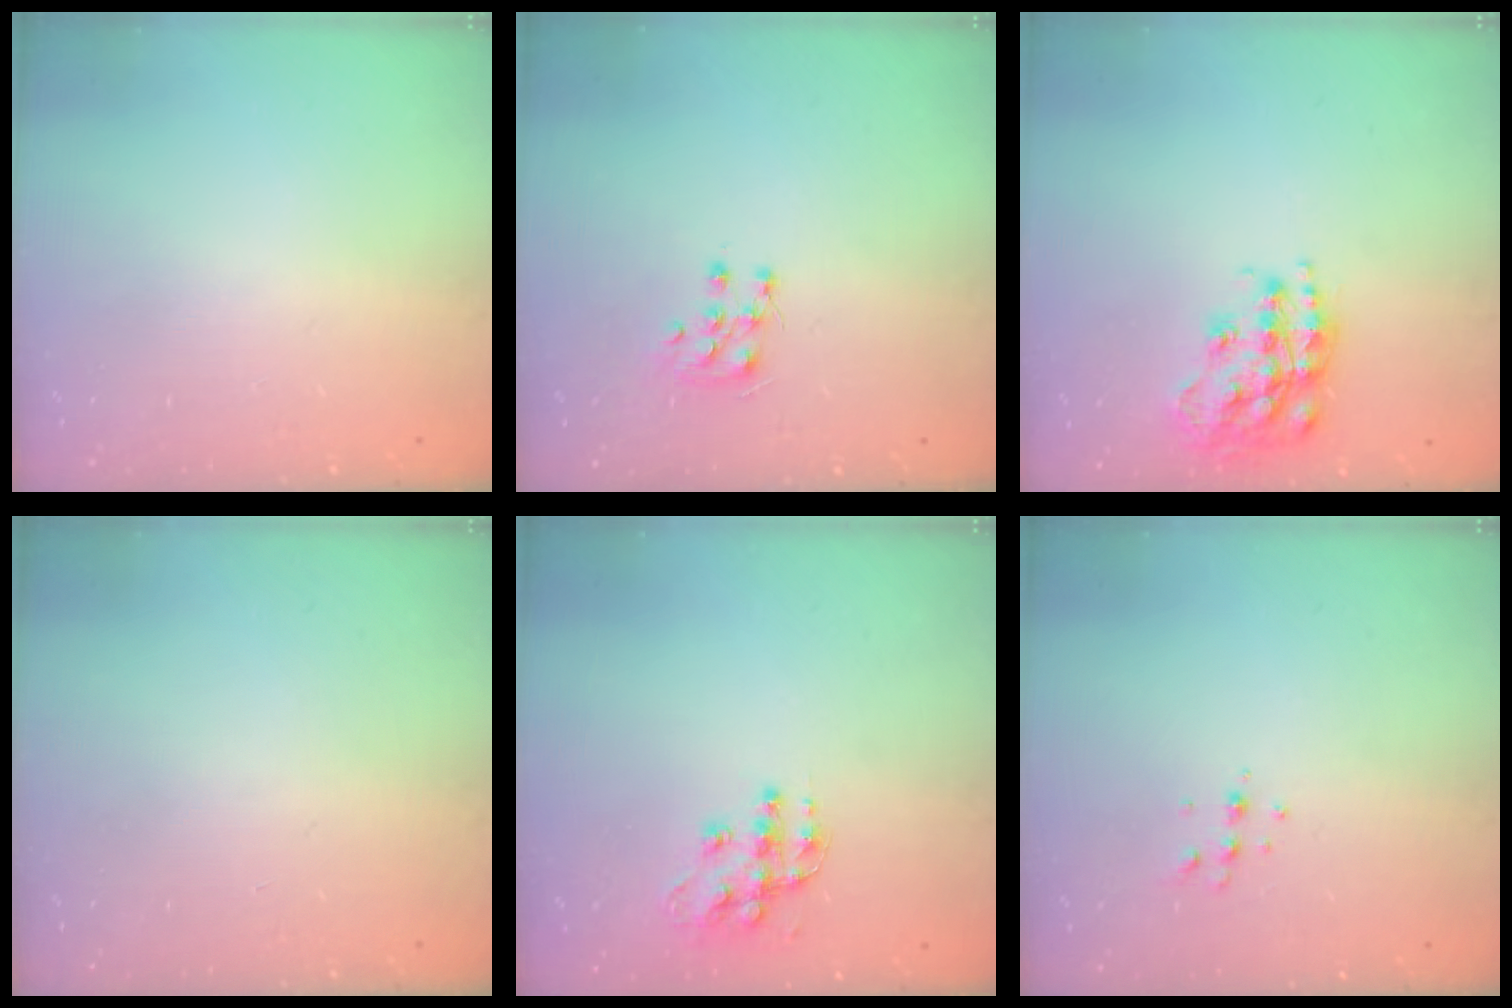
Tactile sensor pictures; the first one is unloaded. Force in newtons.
{"total": 6.8, "press": 6.7, "slide": 0.6}
{"total": 17.5, "press": 17.4, "slide": 1.1}
{"total": 0.0}
{"total": 11.8, "press": 11.8, "slide": 0.6}
{"total": 4.3, "press": 4.2, "slide": 0.6}